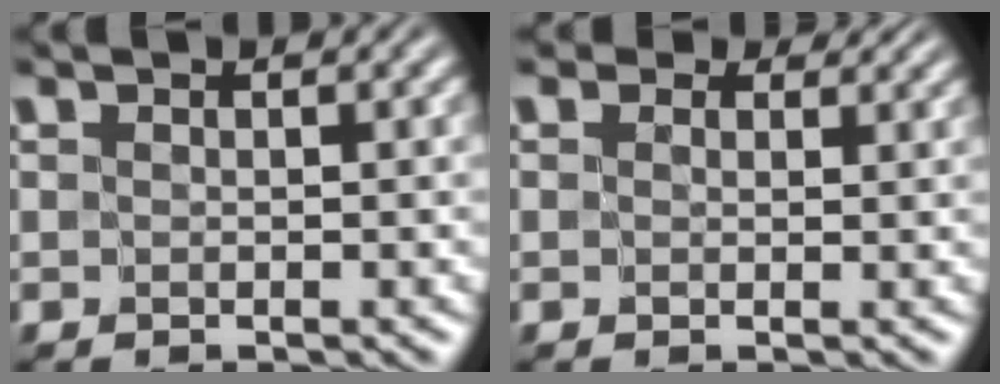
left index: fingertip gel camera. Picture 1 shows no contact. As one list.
[{"total": 2.7, "force": [1.8, 1.9, 1.0], "torque": [-0.035, 0.006, 0.020]}]